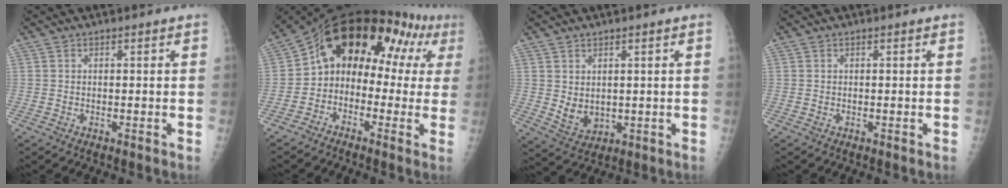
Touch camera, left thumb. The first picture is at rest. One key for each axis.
{"total": 15.9, "fx": 2.2, "fy": 11.3, "fz": 10.9, "tx": -0.095, "ty": 0.066, "tz": 0.019}
{"total": 4.8, "fx": 0.9, "fy": 3.3, "fz": 3.4, "tx": -0.047, "ty": -0.019, "tz": 0.033}
{"total": 0.0}